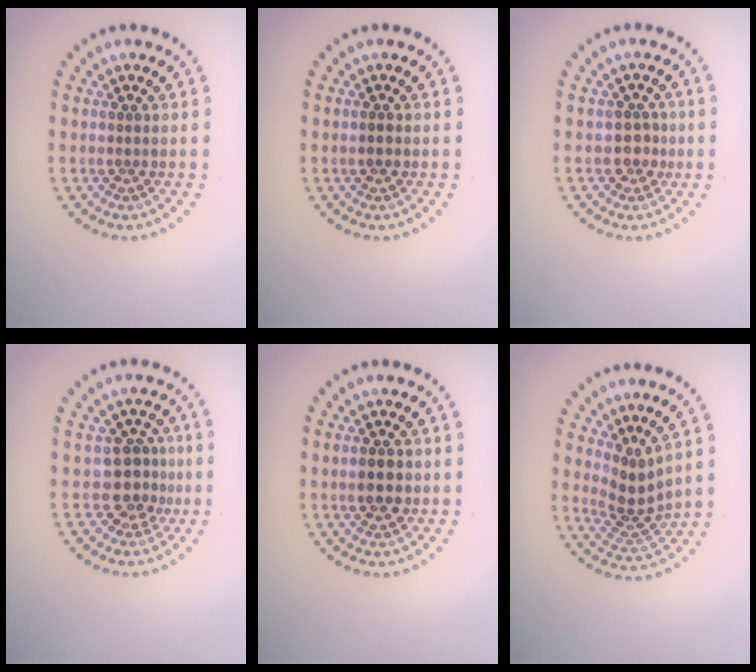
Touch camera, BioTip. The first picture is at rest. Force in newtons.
{"total": 0.8, "press": 0.8, "slide": 0.1}
{"total": 1.7, "press": 1.5, "slide": 0.8}
{"total": 2.9, "press": 2.2, "slide": 1.9}
{"total": 2.5, "press": 2.5, "slide": 0.2}
{"total": 3.0, "press": 2.2, "slide": 2.0}